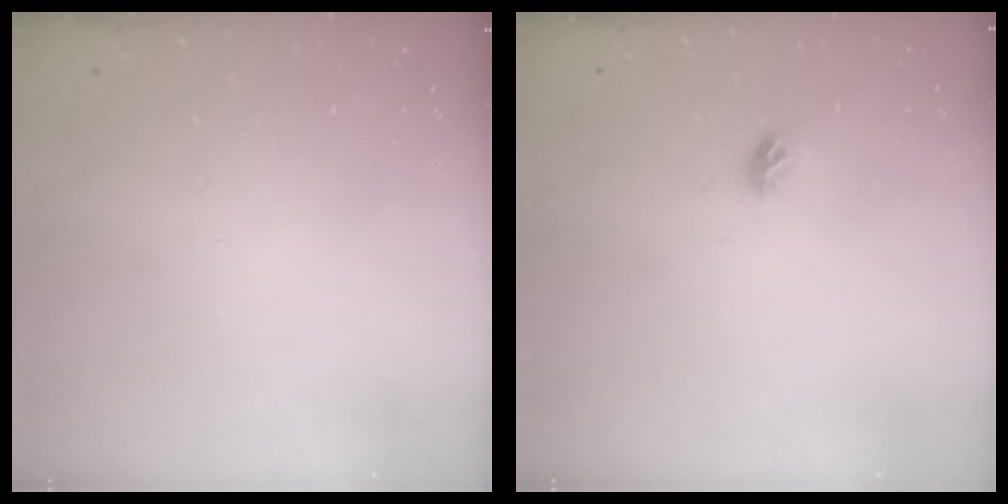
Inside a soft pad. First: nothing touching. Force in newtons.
{"total": 5.4, "press": 5.4, "slide": 0.5}